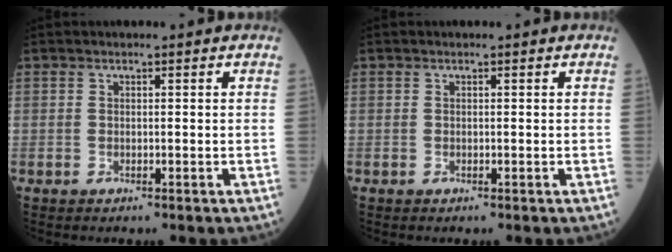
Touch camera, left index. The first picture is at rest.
{"total": 0.0}